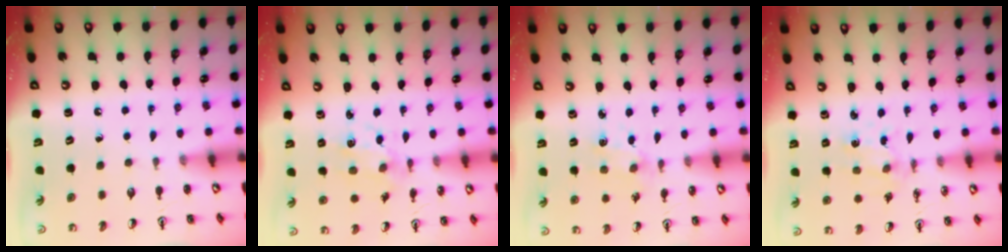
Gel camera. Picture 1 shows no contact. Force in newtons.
{"total": 2.9, "press": 2.9, "slide": 0.2}
{"total": 2.0, "press": 2.0, "slide": 0.3}
{"total": 1.8, "press": 1.8, "slide": 0.3}